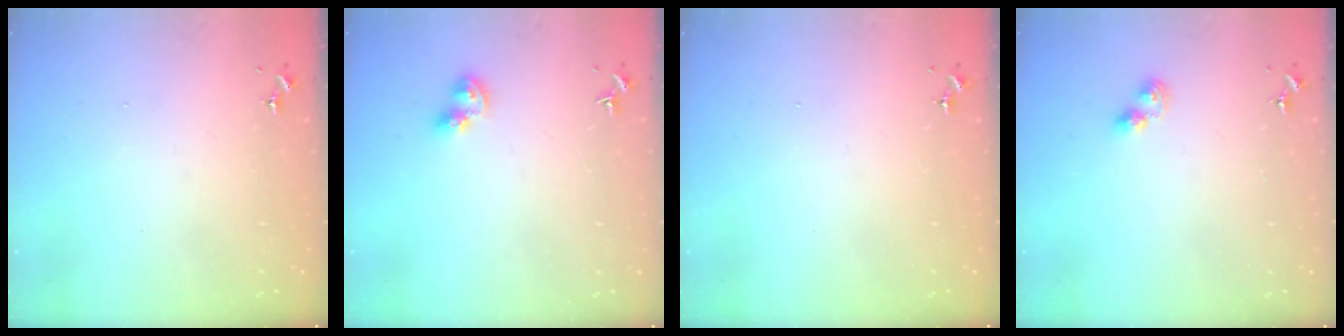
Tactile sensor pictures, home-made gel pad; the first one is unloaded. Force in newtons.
{"total": 6.8, "press": 6.8, "slide": 0.5}
{"total": 0.0}
{"total": 3.0, "press": 2.9, "slide": 0.4}